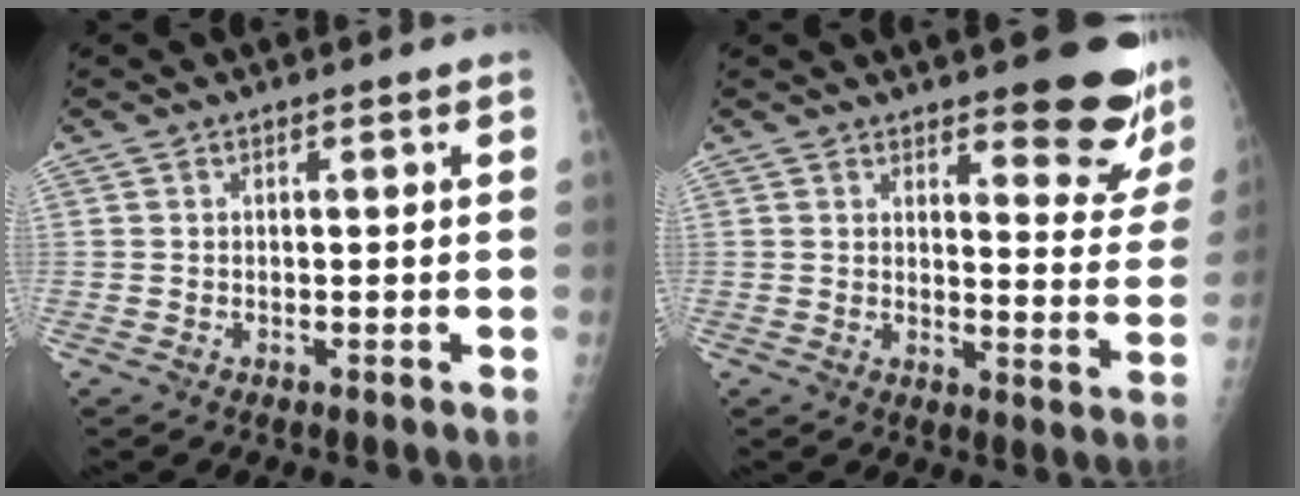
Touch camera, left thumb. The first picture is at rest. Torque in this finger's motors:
{"motor_torque": [1.56, 0.67, 0.69, -0.79, 0.22]}